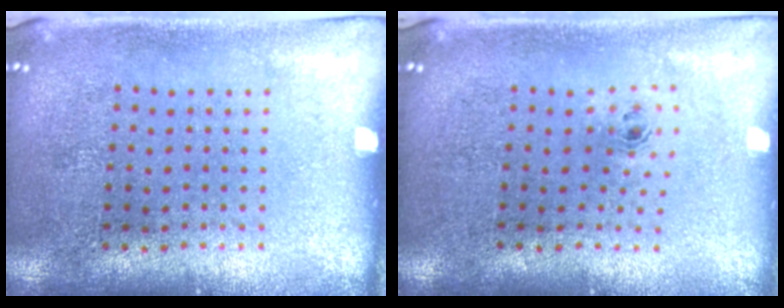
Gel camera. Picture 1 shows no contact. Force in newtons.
{"total": 0.6, "press": 0.2, "slide": 0.6}